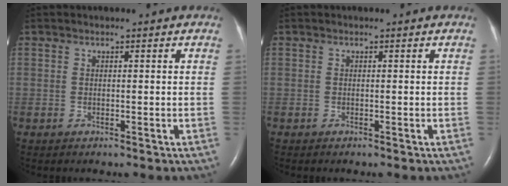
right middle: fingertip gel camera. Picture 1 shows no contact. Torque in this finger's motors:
{"motor_torque": [0.02, -0.05, -0.05, -0.01]}